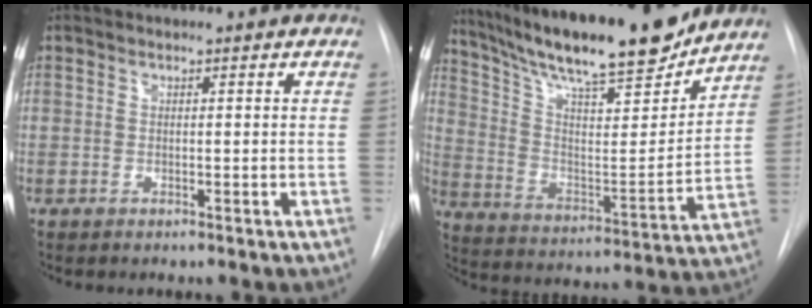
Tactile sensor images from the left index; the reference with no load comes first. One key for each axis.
{"total": 22.5, "fx": 18.8, "fy": 3.1, "fz": 11.8, "tx": -0.208, "ty": -0.015, "tz": 0.301}